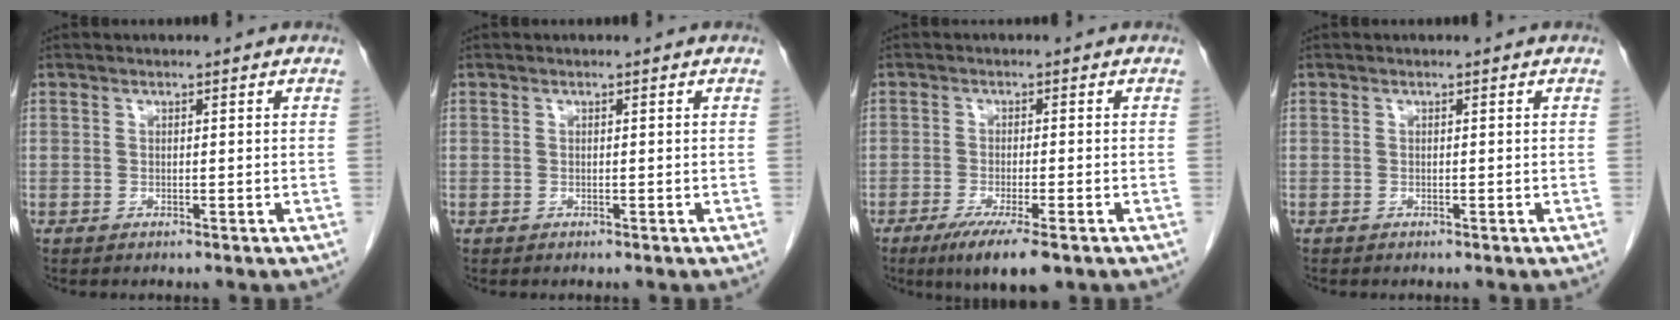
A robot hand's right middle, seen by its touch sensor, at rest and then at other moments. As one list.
[{"total": 0.0}, {"total": 7.7, "force": [-4.8, 1.1, 5.8], "torque": [-0.095, -0.020, -0.073]}, {"total": 0.0}]